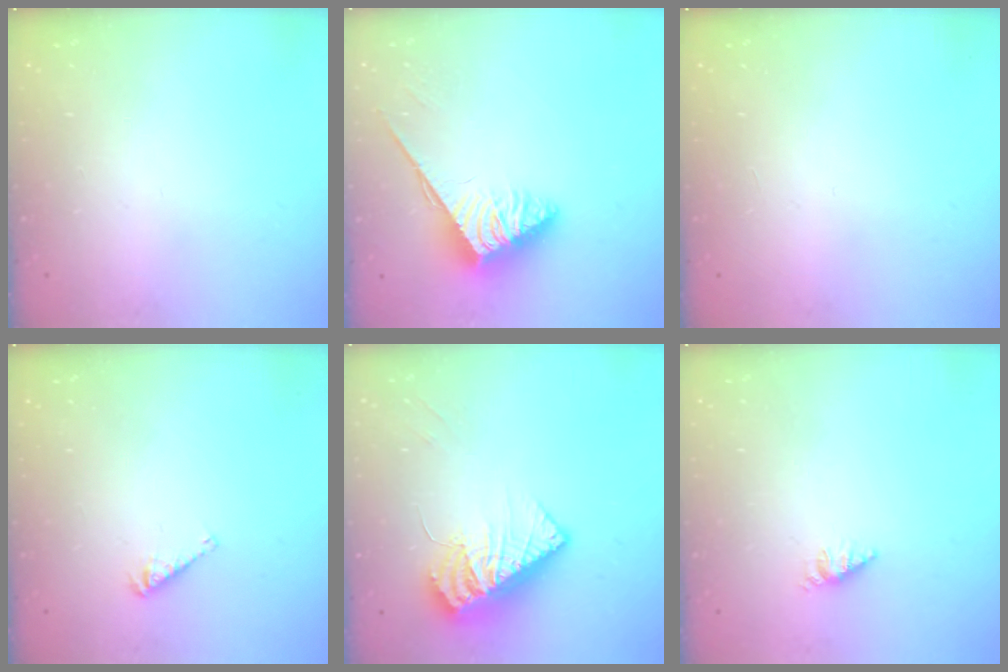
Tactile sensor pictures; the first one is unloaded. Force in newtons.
{"total": 3.7, "press": 3.7, "slide": 0.6}
{"total": 0.0}
{"total": 3.9, "press": 3.9, "slide": 0.1}
{"total": 13.5, "press": 13.3, "slide": 2.2}
{"total": 2.6, "press": 2.6, "slide": 0.3}